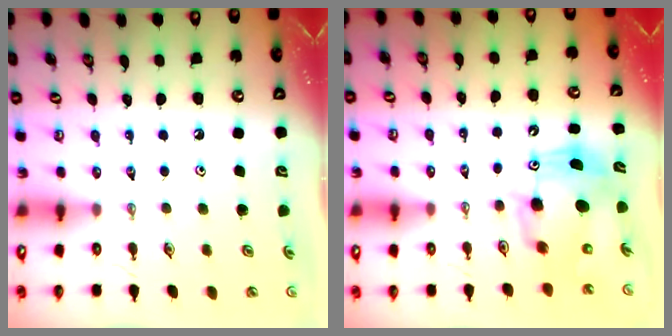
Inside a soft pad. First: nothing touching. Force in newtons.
{"total": 9.4, "press": 9.1, "slide": 2.2}